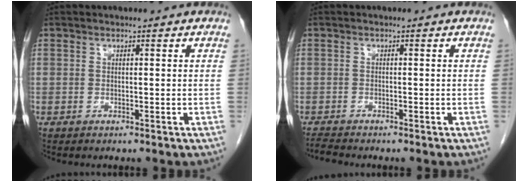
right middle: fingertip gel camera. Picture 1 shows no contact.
{"total": 1.6, "force": [-1.5, -0.4, 0.1], "torque": [-0.015, -0.013, -0.030]}